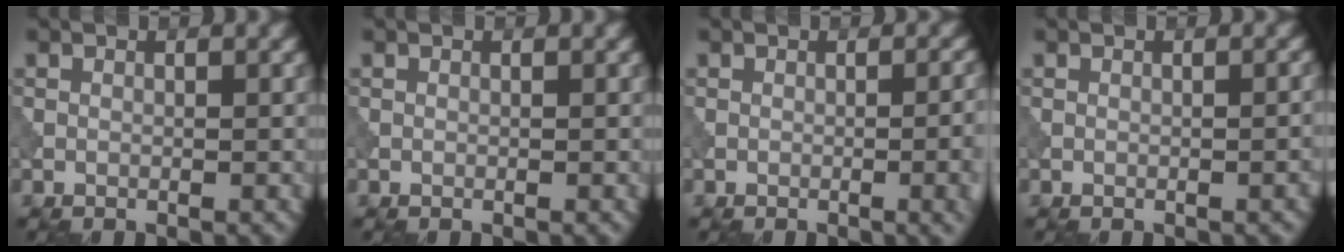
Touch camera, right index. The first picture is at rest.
{"total": 0.0}
{"total": 3.5, "force": [-0.2, 1.0, 3.4], "torque": [-0.036, 0.002, -0.003]}
{"total": 0.9, "force": [-0.1, 0.2, 0.9], "torque": [-0.012, 0.000, 0.001]}